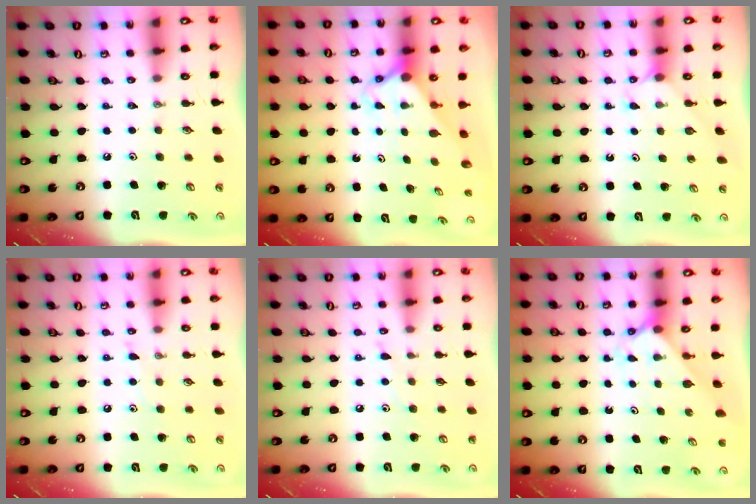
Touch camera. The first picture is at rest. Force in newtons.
{"total": 2.7, "press": 2.7, "slide": 0.2}
{"total": 4.3, "press": 4.3, "slide": 0.4}
{"total": 4.7, "press": 4.7, "slide": 0.5}
{"total": 6.3, "press": 6.2, "slide": 0.6}
{"total": 2.0, "press": 2.0, "slide": 0.2}